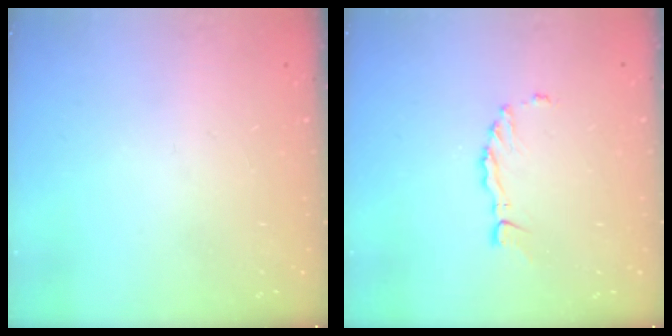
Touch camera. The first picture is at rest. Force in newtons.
{"total": 2.1, "press": 2.1, "slide": 0.2}